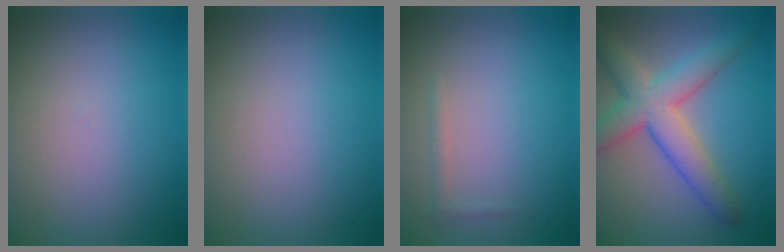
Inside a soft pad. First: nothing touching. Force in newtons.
{"total": 0.0}
{"total": 0.7, "press": 0.7, "slide": 0.0}
{"total": 6.6, "press": 6.6, "slide": 0.4}